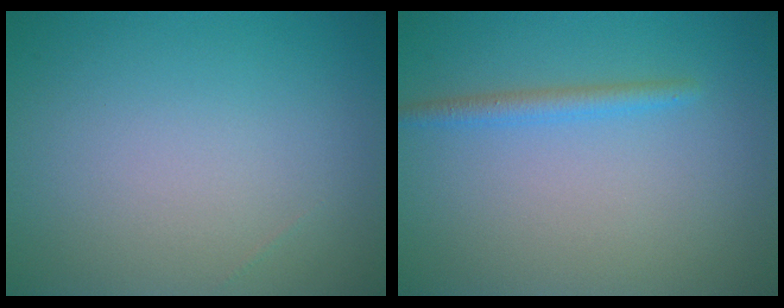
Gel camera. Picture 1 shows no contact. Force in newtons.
{"total": 1.7, "press": 1.7, "slide": 0.0}